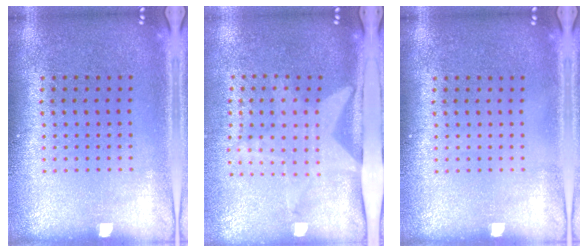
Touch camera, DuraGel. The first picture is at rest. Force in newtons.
{"total": 2.1, "press": 1.5, "slide": 1.4}
{"total": 0.0}